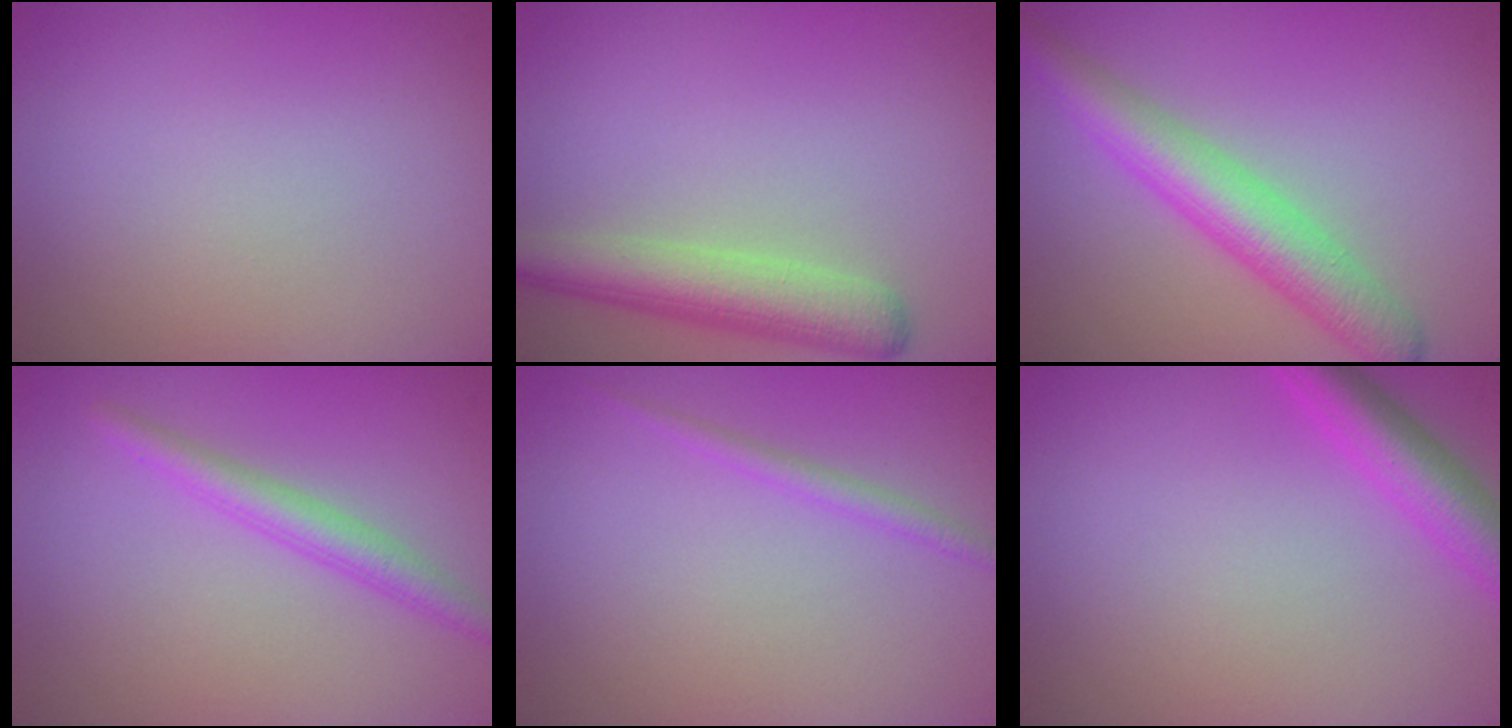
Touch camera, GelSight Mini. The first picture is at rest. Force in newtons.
{"total": 4.7, "press": 4.7, "slide": 0.4}
{"total": 5.2, "press": 5.2, "slide": 0.1}
{"total": 2.6, "press": 2.6, "slide": 0.1}
{"total": 1.2, "press": 1.2, "slide": 0.1}
{"total": 3.9, "press": 3.9, "slide": 0.1}